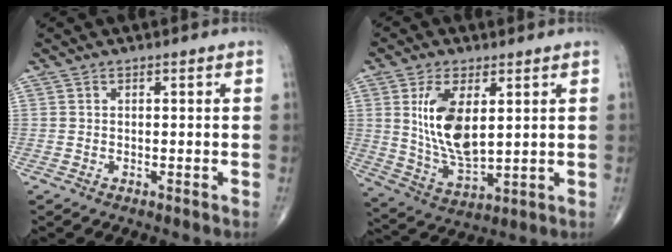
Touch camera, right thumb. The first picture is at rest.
{"total": 12.4, "force": [3.0, 6.0, 10.4], "torque": [-0.193, -0.024, 0.067]}